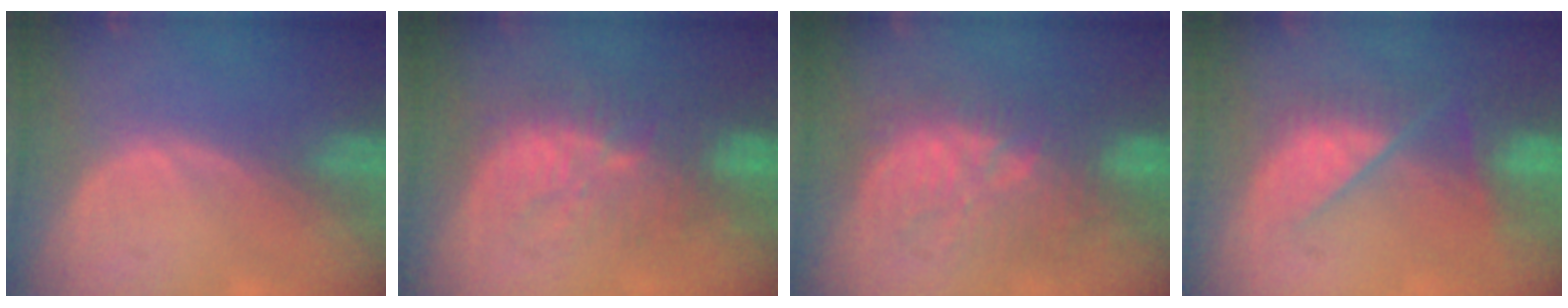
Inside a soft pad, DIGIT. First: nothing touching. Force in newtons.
{"total": 9.3, "press": 9.0, "slide": 2.1}
{"total": 10.3, "press": 10.3, "slide": 0.3}
{"total": 8.7, "press": 7.6, "slide": 4.3}